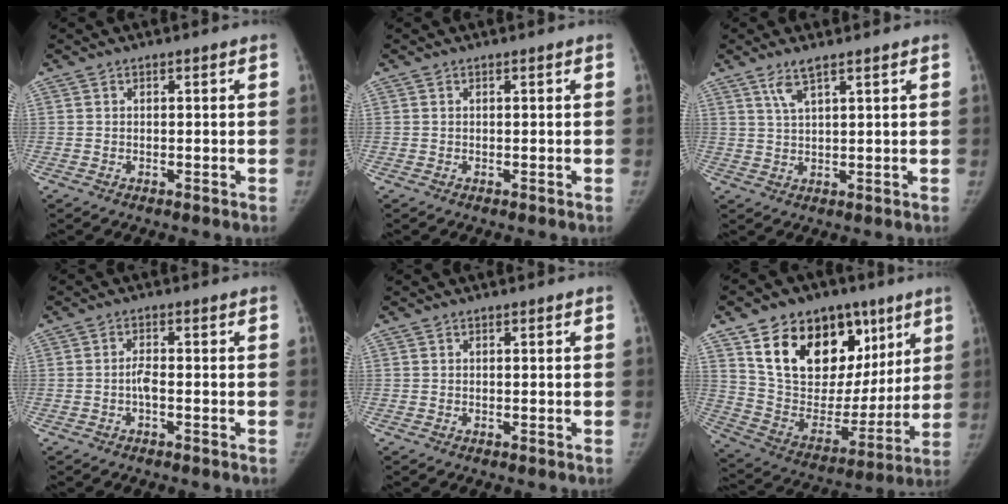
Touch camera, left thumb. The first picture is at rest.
{"total": 0.0}
{"total": 4.1, "force": [2.8, 0.6, 2.9], "torque": [-0.066, -0.010, 0.062]}
{"total": 1.9, "force": [-0.6, 0.5, 1.7], "torque": [-0.034, 0.004, -0.013]}
{"total": 0.0}
{"total": 26.0, "force": [12.6, 17.1, 15.0], "torque": [-0.198, -0.006, 0.225]}